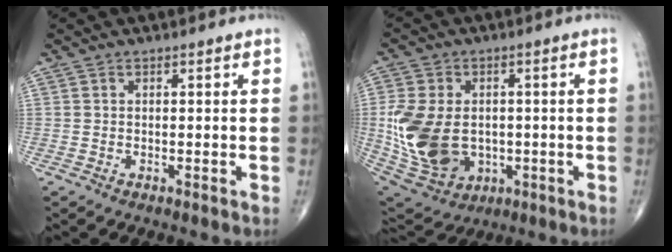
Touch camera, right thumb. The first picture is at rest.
{"total": 17.5, "force": [-1.2, 12.6, 12.1], "torque": [-0.244, -0.004, 0.006]}